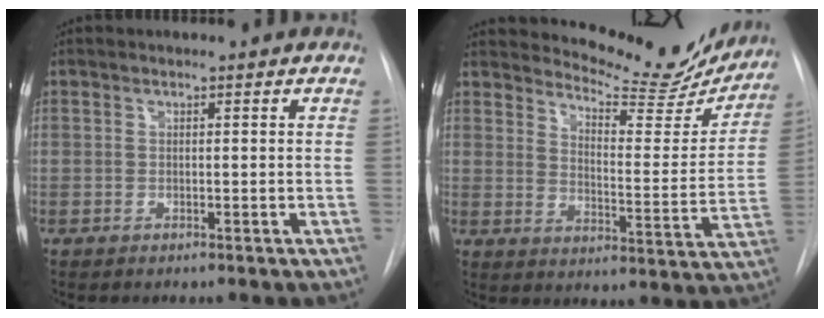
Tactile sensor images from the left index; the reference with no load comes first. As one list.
[{"total": 16.6, "force": [15.9, 3.3, 3.7], "torque": [-0.043, -0.060, 0.194]}]